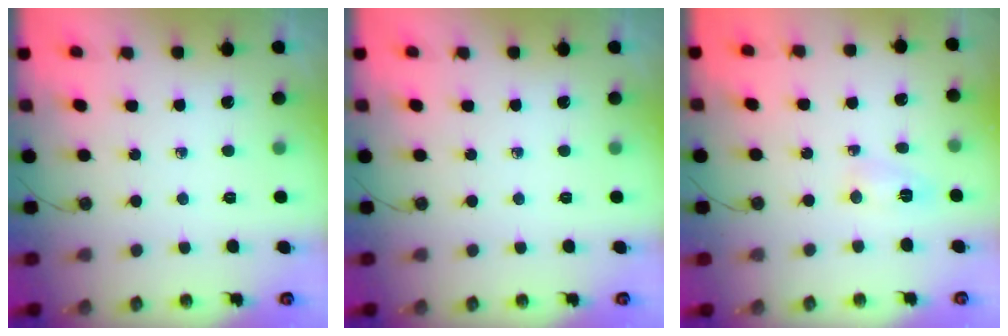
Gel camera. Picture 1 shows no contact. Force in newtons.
{"total": 0.0}
{"total": 2.9, "press": 2.7, "slide": 1.0}